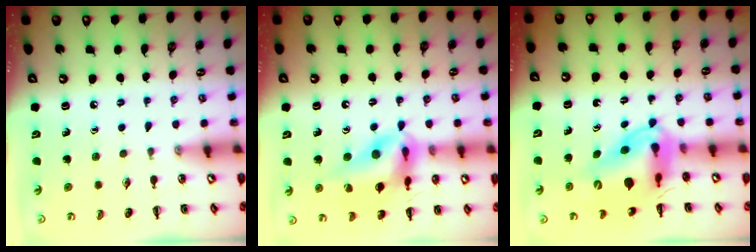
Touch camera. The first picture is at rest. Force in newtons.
{"total": 14.3, "press": 13.9, "slide": 3.4}
{"total": 12.3, "press": 11.8, "slide": 3.4}